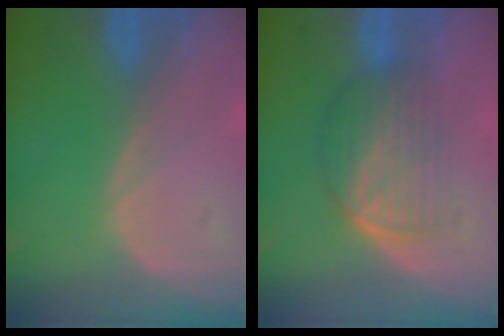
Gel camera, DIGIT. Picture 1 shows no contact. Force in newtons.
{"total": 7.2, "press": 6.1, "slide": 4.0}